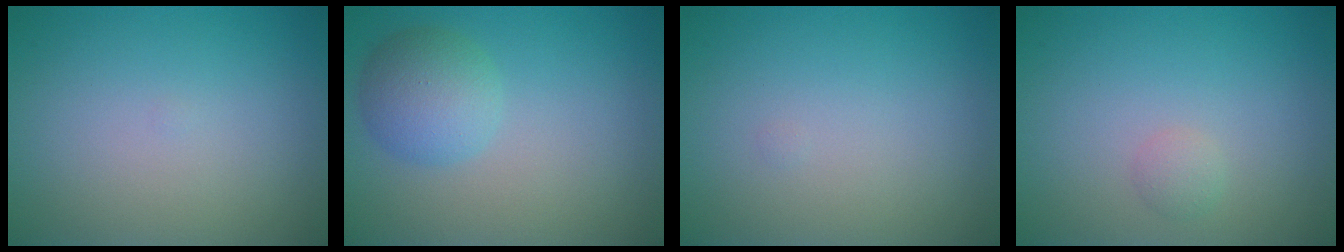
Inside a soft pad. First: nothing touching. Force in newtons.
{"total": 3.7, "press": 3.7, "slide": 0.2}
{"total": 0.0}
{"total": 0.9, "press": 0.9, "slide": 0.1}